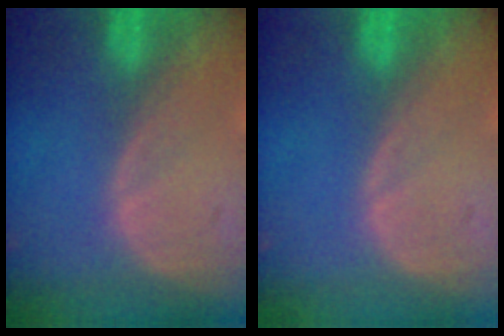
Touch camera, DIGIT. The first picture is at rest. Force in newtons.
{"total": 0.0}